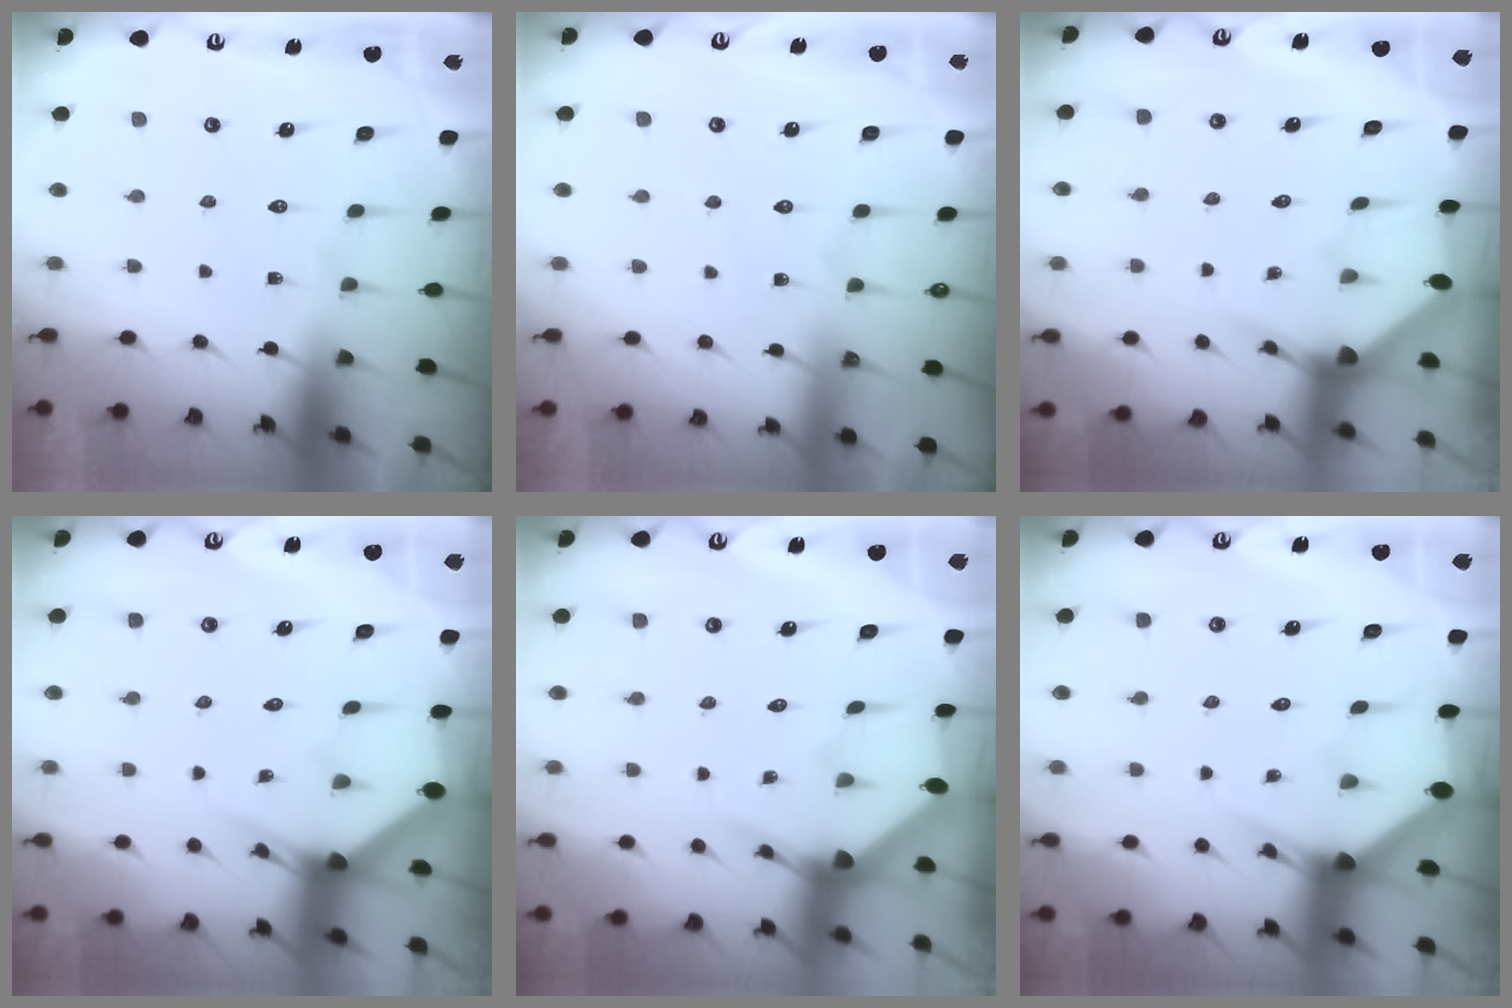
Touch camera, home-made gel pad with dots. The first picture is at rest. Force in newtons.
{"total": 2.4, "press": 2.4, "slide": 0.3}
{"total": 3.2, "press": 3.2, "slide": 0.3}
{"total": 2.6, "press": 2.6, "slide": 0.0}
{"total": 3.2, "press": 3.2, "slide": 0.3}
{"total": 3.0, "press": 3.0, "slide": 0.0}